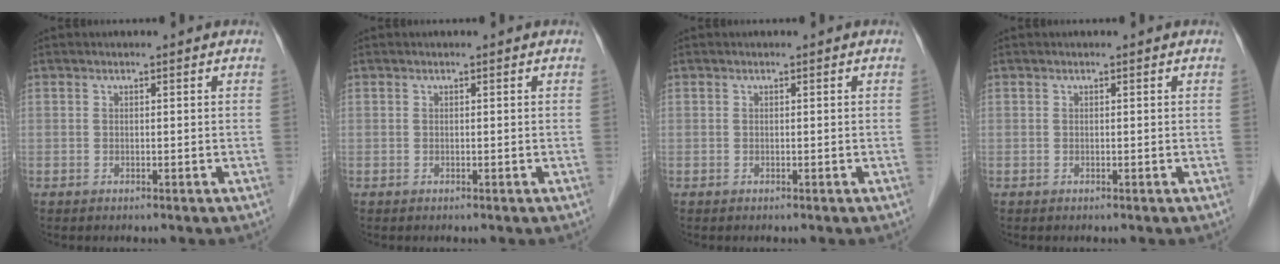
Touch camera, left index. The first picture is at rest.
{"total": 0.0}
{"total": 0.0}
{"total": 0.0}